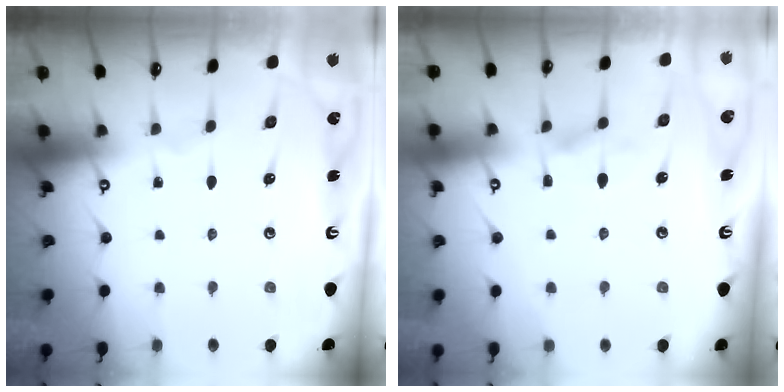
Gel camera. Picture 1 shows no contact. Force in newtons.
{"total": 1.2, "press": 0.8, "slide": 0.9}